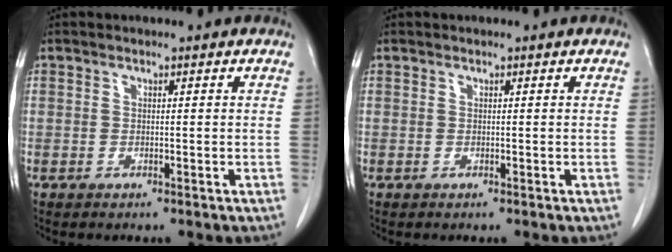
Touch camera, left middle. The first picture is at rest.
{"total": 0.0}